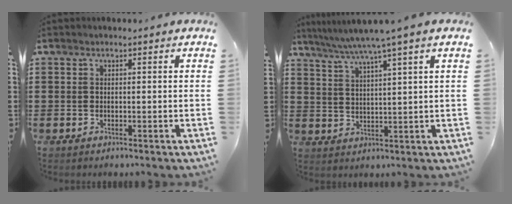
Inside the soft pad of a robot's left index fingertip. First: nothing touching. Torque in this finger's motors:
{"motor_torque": [1.25, -0.89, 0.53, 0.21]}